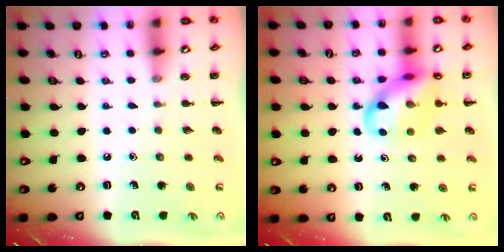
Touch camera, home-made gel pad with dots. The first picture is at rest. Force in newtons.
{"total": 13.8, "press": 13.6, "slide": 2.1}